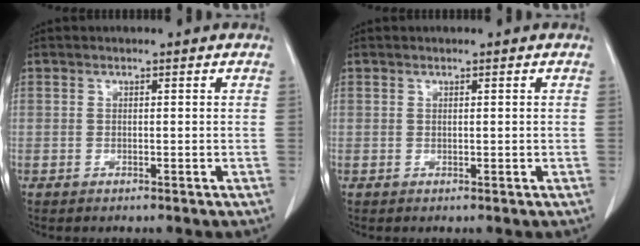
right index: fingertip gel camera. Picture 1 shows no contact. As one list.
[{"total": 0.0}]